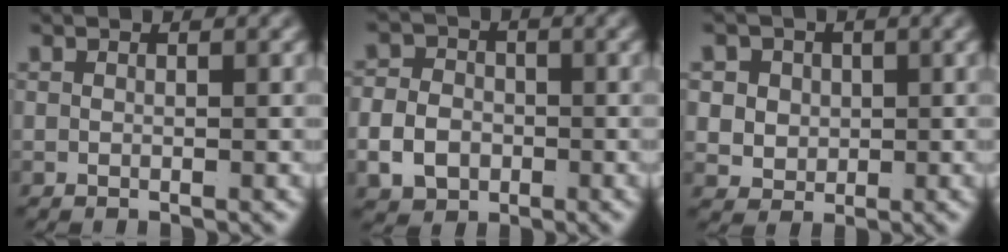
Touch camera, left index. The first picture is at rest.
{"total": 5.0, "force": [-1.3, 4.4, 2.0], "torque": [-0.040, -0.015, -0.021]}
{"total": 6.2, "force": [0.6, 5.6, 2.4], "torque": [-0.057, -0.015, 0.014]}